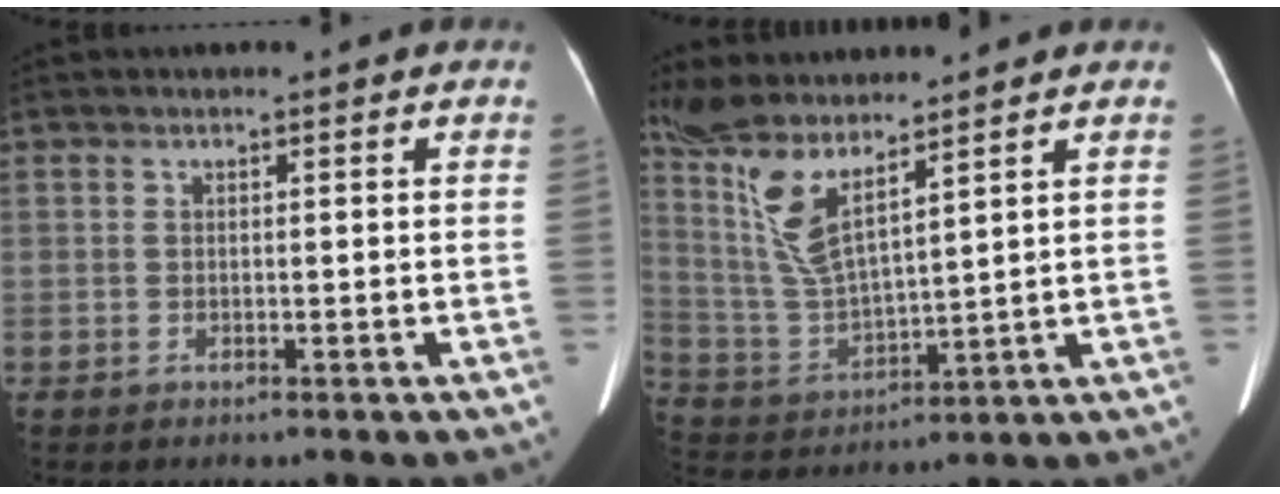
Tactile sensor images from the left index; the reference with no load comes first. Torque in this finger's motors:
{"motor_torque": [0.75, -0.70, 0.22, 0.05]}